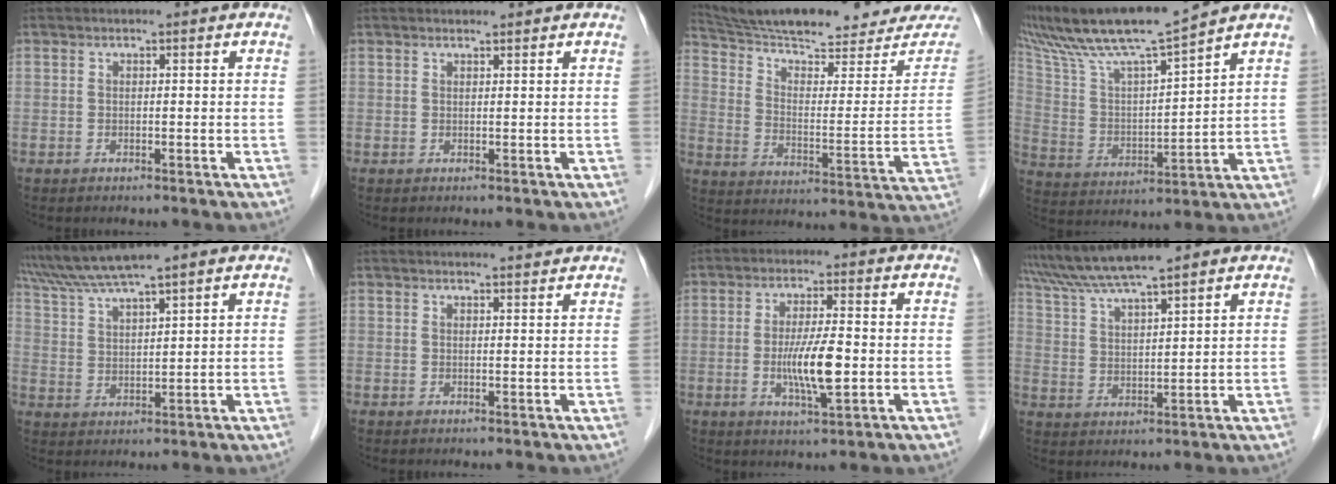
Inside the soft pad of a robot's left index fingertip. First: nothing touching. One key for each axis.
{"total": 1.3, "fx": 1.2, "fy": 0.0, "fz": 0.2, "tx": -0.009, "ty": 0.009, "tz": 0.022}
{"total": 24.7, "fx": 22.8, "fy": 3.9, "fz": 8.8, "tx": -0.133, "ty": -0.046, "tz": 0.310}
{"total": 14.3, "fx": 12.3, "fy": -0.8, "fz": 7.3, "tx": -0.148, "ty": 0.009, "tz": 0.233}
{"total": 9.2, "fx": 8.0, "fy": -0.5, "fz": 4.5, "tx": -0.088, "ty": 0.035, "tz": 0.148}
{"total": 3.7, "fx": 3.6, "fy": -0.2, "fz": 0.8, "tx": -0.015, "ty": 0.007, "tz": 0.042}
{"total": 6.8, "fx": -1.0, "fy": 0.7, "fz": 6.7, "tx": -0.131, "ty": -0.013, "tz": -0.018}
{"total": 11.8, "fx": 10.2, "fy": 0.6, "fz": 5.8, "tx": -0.109, "ty": 0.036, "tz": 0.177}